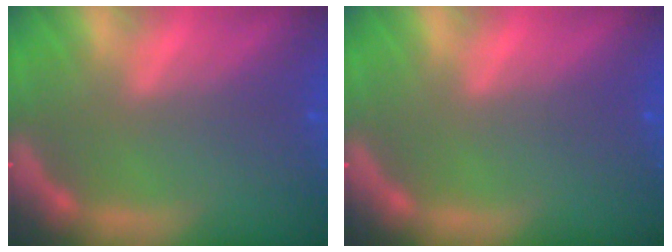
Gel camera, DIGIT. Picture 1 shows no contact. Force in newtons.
{"total": 0.0}